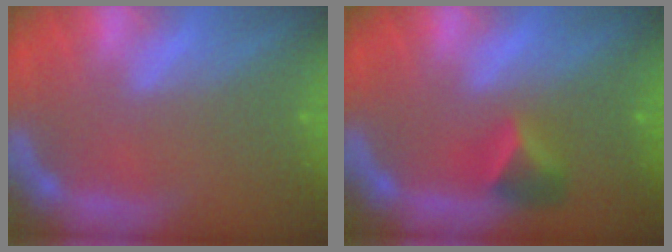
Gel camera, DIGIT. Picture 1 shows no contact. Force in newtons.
{"total": 2.9}